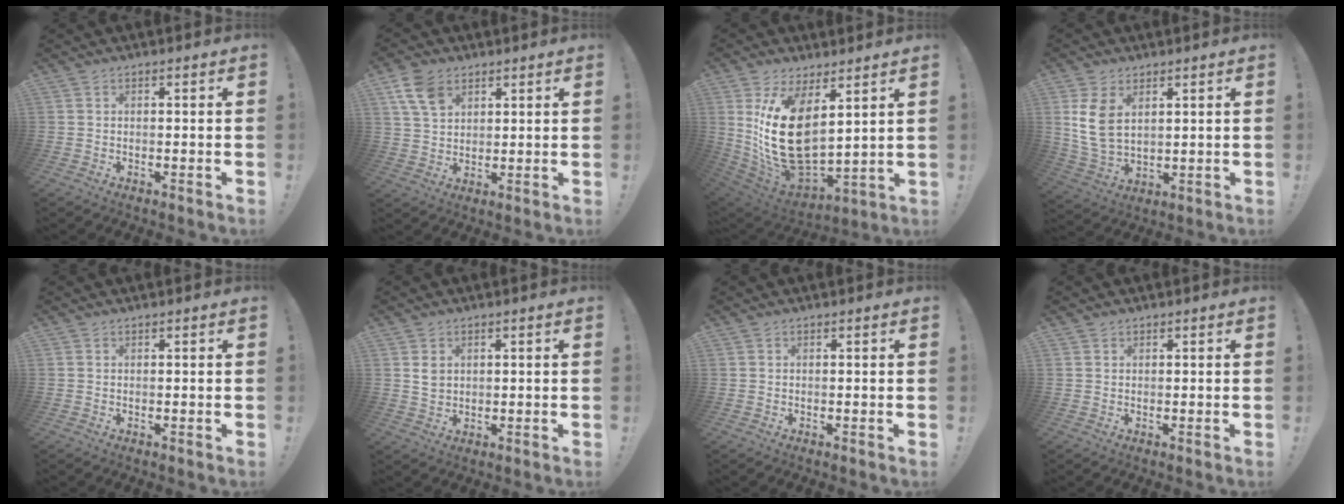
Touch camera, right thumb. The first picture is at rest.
{"total": 9.3, "force": [5.1, 6.1, 4.9], "torque": [-0.087, -0.014, 0.103]}
{"total": 20.4, "force": [6.0, 10.5, 16.5], "torque": [-0.332, -0.061, 0.115]}
{"total": 9.1, "force": [3.7, 5.5, 6.3], "torque": [-0.125, -0.022, 0.069]}
{"total": 0.0}
{"total": 3.3, "force": [1.4, 2.5, 1.6], "torque": [-0.020, -0.001, 0.026]}
{"total": 0.0}
{"total": 0.7, "force": [0.6, 0.3, 0.1], "torque": [-0.001, -0.002, 0.012]}